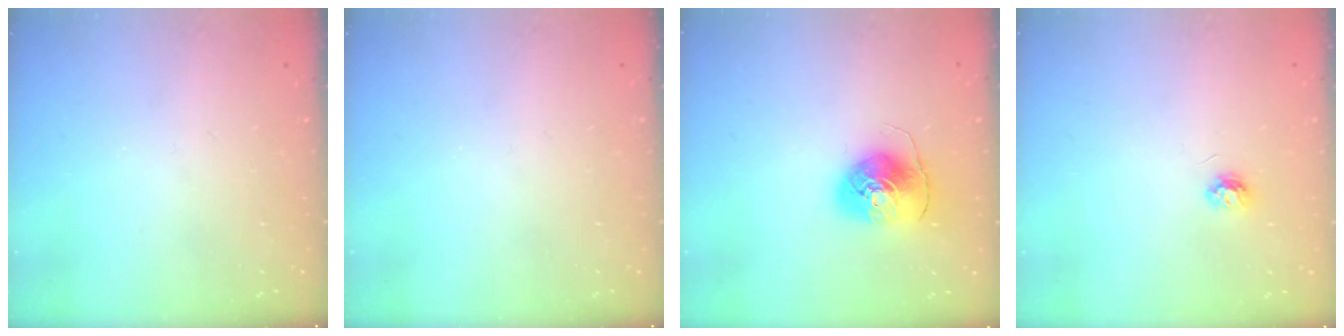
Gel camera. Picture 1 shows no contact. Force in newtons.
{"total": 0.0}
{"total": 8.1, "press": 8.1, "slide": 0.6}
{"total": 3.8, "press": 3.8, "slide": 0.5}